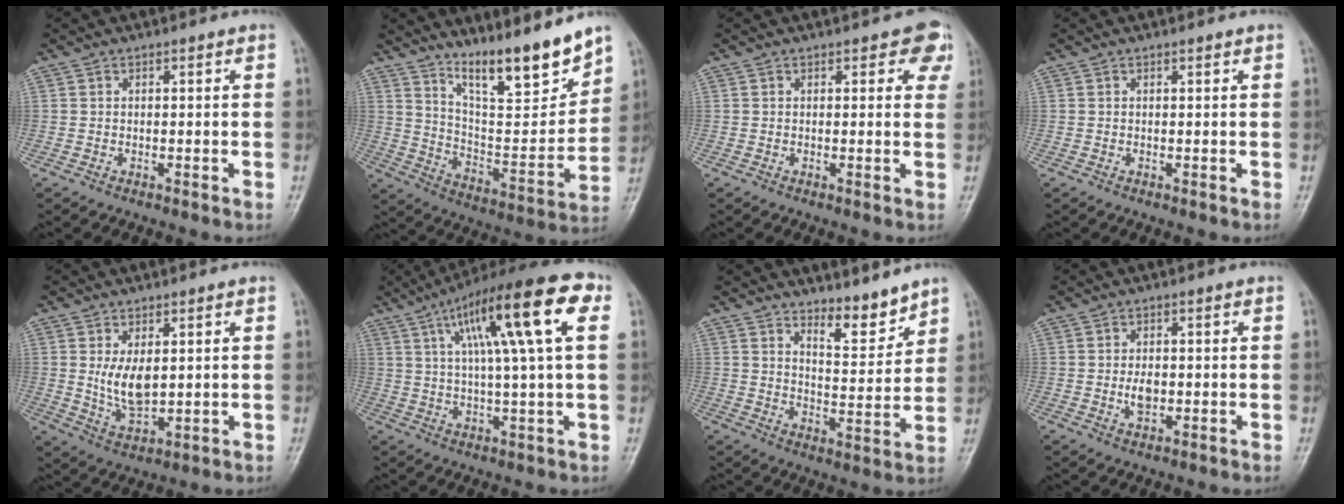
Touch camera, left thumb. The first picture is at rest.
{"total": 15.5, "force": [12.3, 2.6, 9.0], "torque": [-0.117, -0.087, 0.218]}
{"total": 4.3, "force": [2.3, 2.4, 2.7], "torque": [0.007, -0.004, 0.017]}
{"total": 0.0}
{"total": 6.8, "force": [1.1, 3.6, 5.7], "torque": [-0.090, -0.015, 0.031]}
{"total": 18.6, "force": [6.6, 3.2, 17.1], "torque": [-0.270, 0.014, 0.096]}
{"total": 6.6, "force": [5.7, 1.6, 2.9], "torque": [-0.030, -0.060, 0.098]}
{"total": 3.2, "force": [-0.4, 2.0, 2.5], "torque": [-0.040, -0.001, -0.007]}